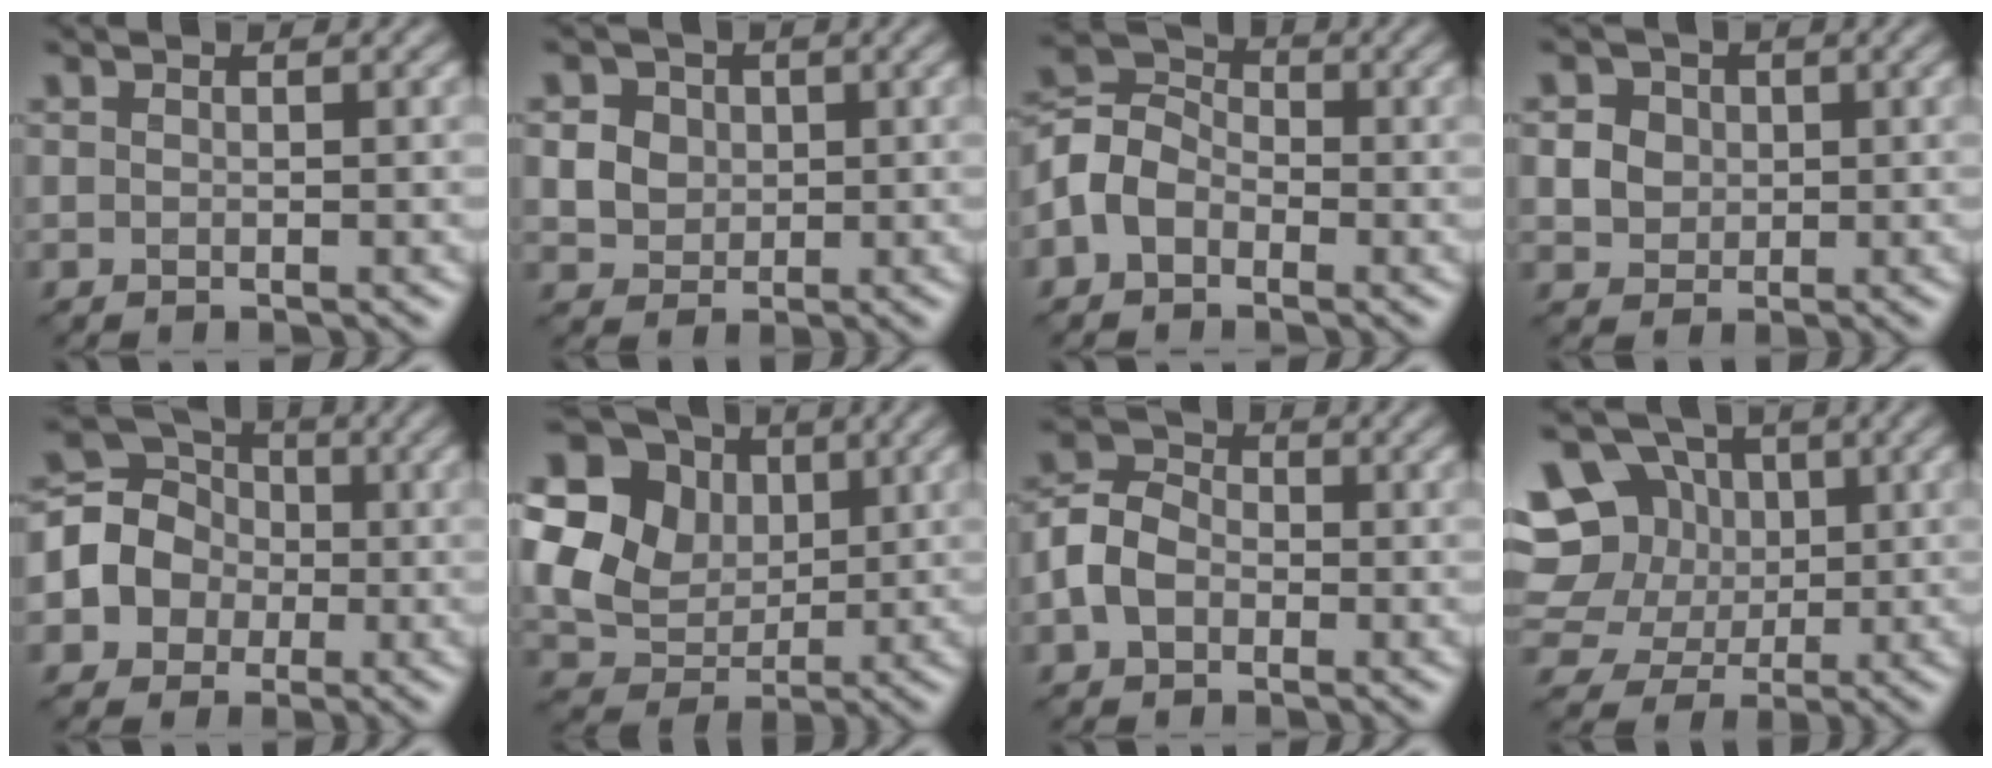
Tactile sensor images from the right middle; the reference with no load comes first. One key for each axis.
{"total": 4.2, "fx": 1.1, "fy": 3.8, "fz": 1.5, "tx": -0.036, "ty": 0.014, "tz": 0.022}
{"total": 4.5, "fx": -1.5, "fy": 3.4, "fz": 2.5, "tx": -0.052, "ty": 0.013, "tz": -0.041}
{"total": 3.1, "fx": 0.6, "fy": 2.8, "fz": 1.1, "tx": -0.026, "ty": 0.005, "tz": 0.014}
{"total": 6.7, "fx": -0.6, "fy": 6.2, "fz": 2.4, "tx": -0.049, "ty": 0.016, "tz": -0.033}
{"total": 14.6, "fx": 4.6, "fy": 12.3, "fz": 6.3, "tx": -0.175, "ty": 0.028, "tz": 0.077}
{"total": 4.4, "fx": -1.1, "fy": 3.4, "fz": 2.6, "tx": -0.054, "ty": 0.012, "tz": -0.031}
{"total": 10.7, "fx": 3.2, "fy": 8.9, "fz": 4.9, "tx": -0.110, "ty": 0.036, "tz": 0.037}